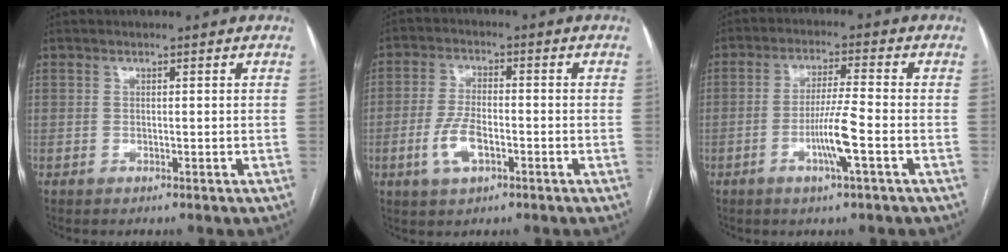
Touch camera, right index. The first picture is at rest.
{"total": 6.1, "force": [-2.4, 2.5, 5.1], "torque": [-0.108, 0.001, -0.042]}
{"total": 6.9, "force": [-2.5, -0.5, 6.4], "torque": [-0.125, -0.005, -0.048]}